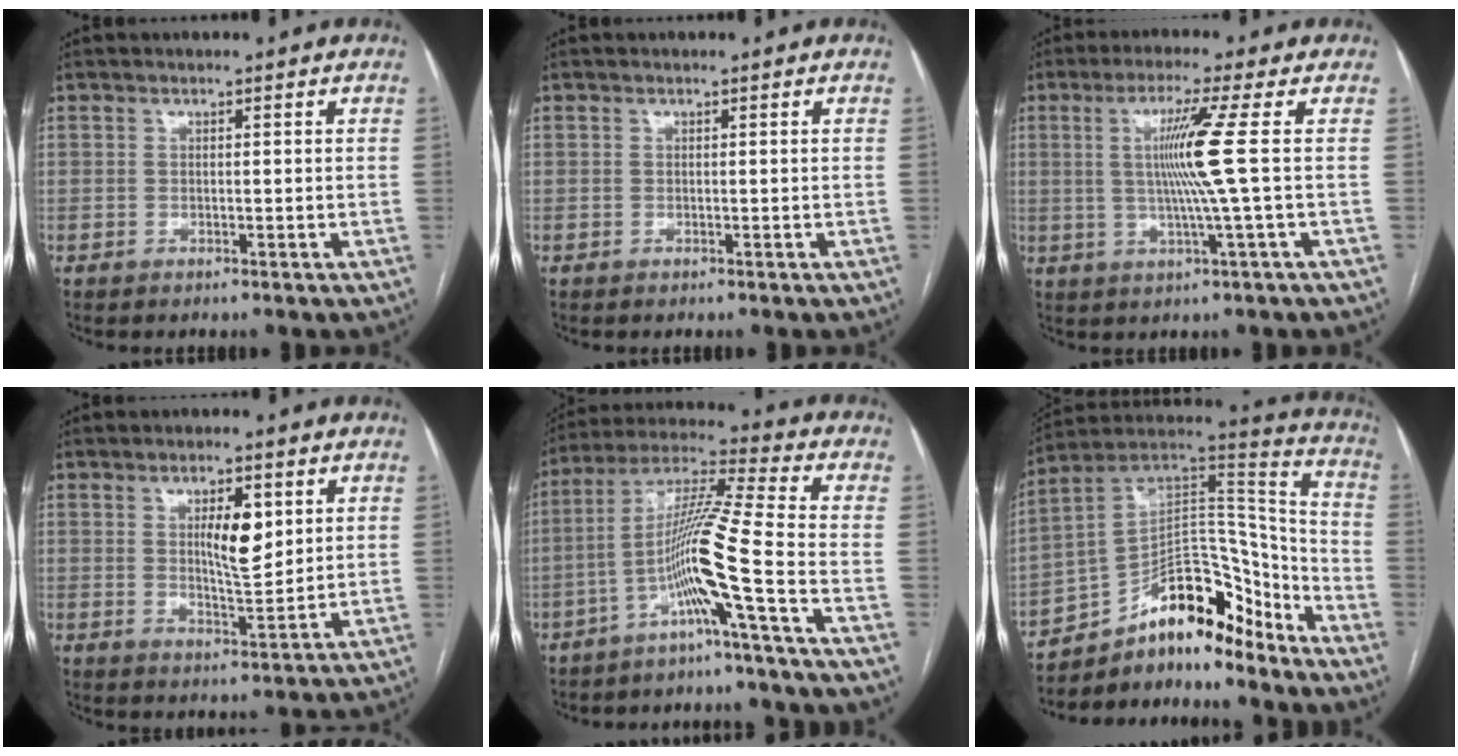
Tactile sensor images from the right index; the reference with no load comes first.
{"total": 0.0}
{"total": 8.1, "force": [0.8, -2.3, 7.7], "torque": [-0.148, -0.002, 0.022]}
{"total": 6.8, "force": [1.7, 1.7, 6.4], "torque": [-0.108, 0.002, 0.033]}
{"total": 11.1, "force": [-4.4, -2.5, 9.9], "torque": [-0.195, 0.012, -0.087]}
{"total": 18.9, "force": [-13.2, 6.6, 11.8], "torque": [-0.196, 0.056, -0.217]}